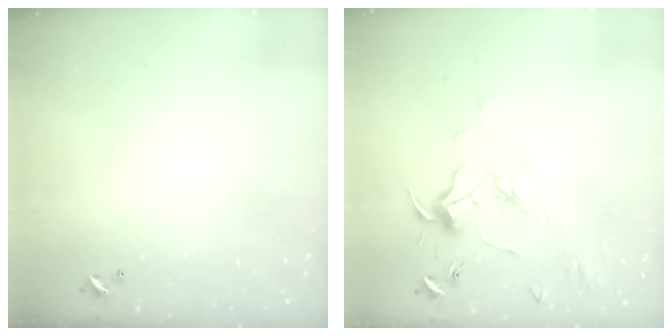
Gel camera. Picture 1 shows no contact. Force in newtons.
{"total": 1.8, "press": 1.6, "slide": 0.6}